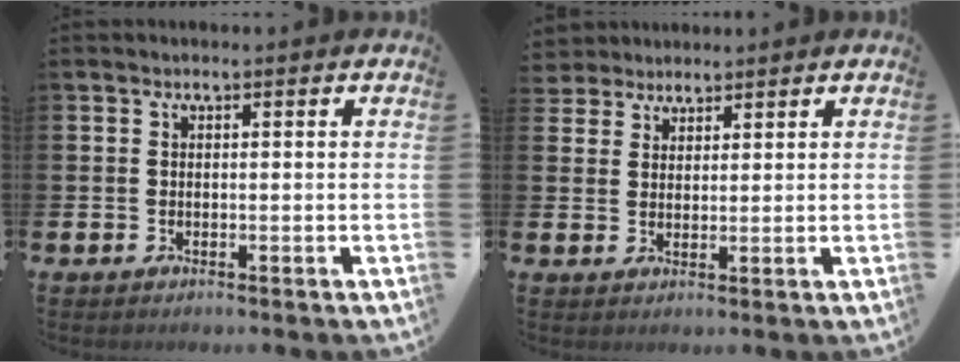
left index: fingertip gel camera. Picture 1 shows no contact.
{"total": 3.5, "force": [3.2, 1.4, -0.4], "torque": [-0.003, -0.009, 0.060]}